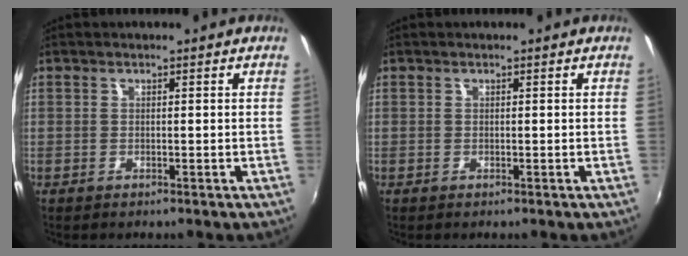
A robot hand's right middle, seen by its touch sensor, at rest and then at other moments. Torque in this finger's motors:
{"motor_torque": [-0.03, -0.03, -0.01, 0.00]}